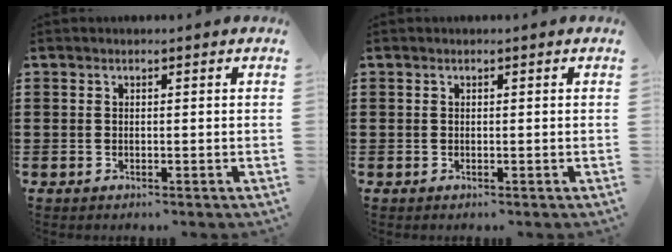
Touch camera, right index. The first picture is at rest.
{"total": 0.0}